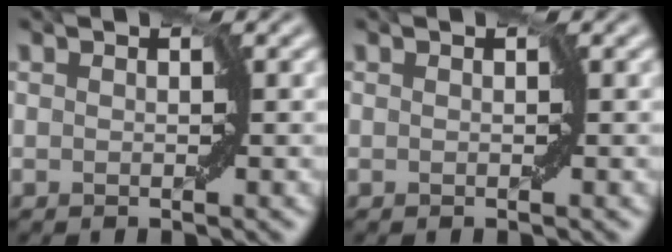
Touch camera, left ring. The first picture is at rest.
{"total": 0.0}